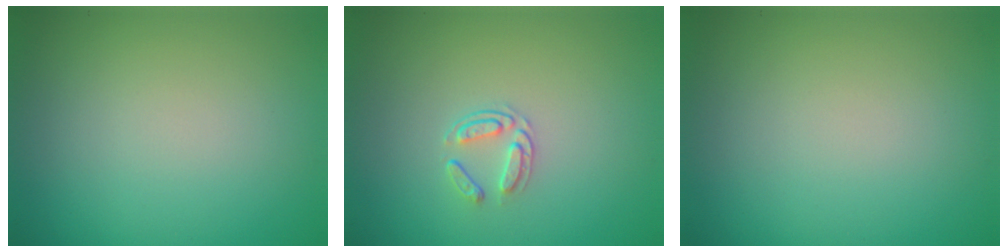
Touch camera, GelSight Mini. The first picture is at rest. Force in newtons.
{"total": 1.6, "press": 1.0, "slide": 1.2}
{"total": 0.0}